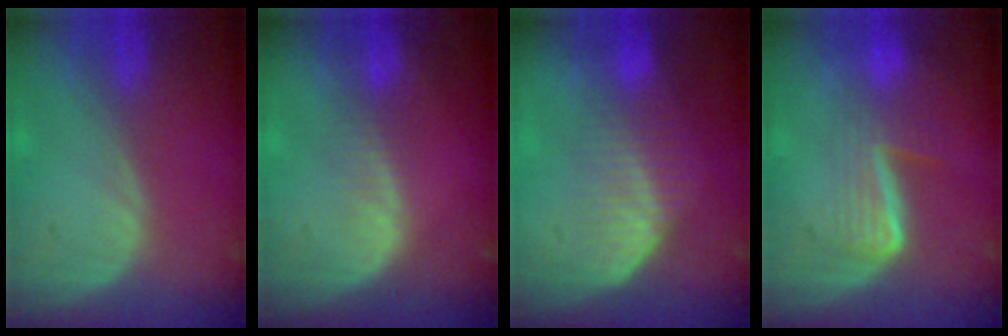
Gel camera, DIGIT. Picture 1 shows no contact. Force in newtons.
{"total": 2.4, "press": 2.4, "slide": 0.2}
{"total": 7.2, "press": 6.1, "slide": 3.8}
{"total": 6.7, "press": 5.7, "slide": 3.6}